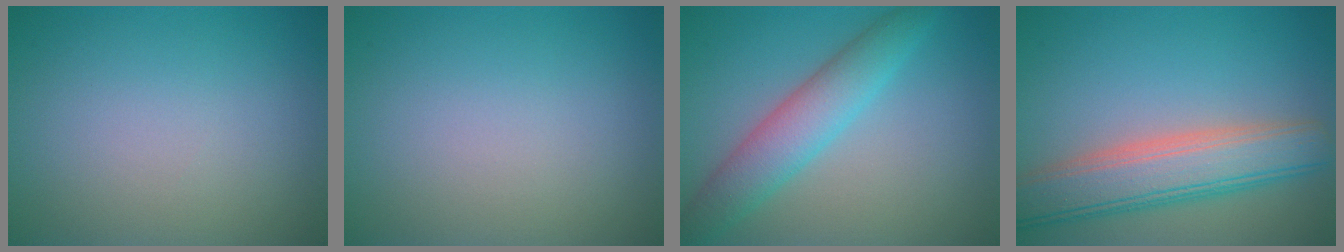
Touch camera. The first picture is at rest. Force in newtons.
{"total": 0.0}
{"total": 4.7, "press": 4.7, "slide": 0.2}
{"total": 6.9, "press": 6.9, "slide": 0.5}